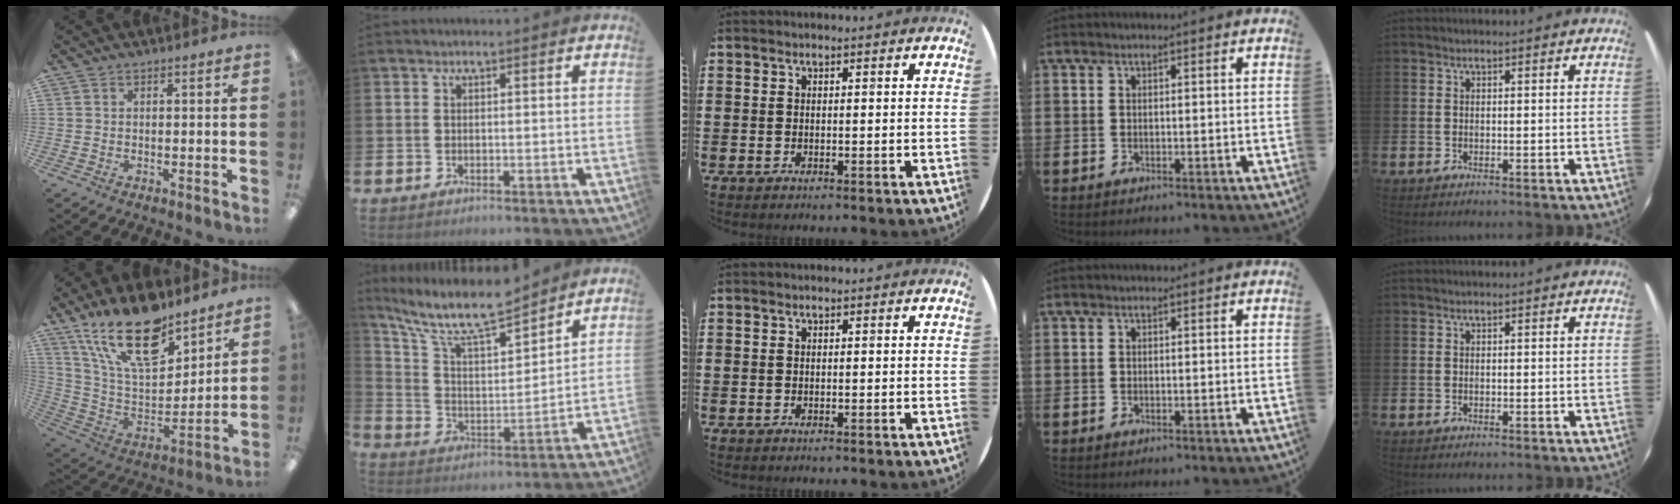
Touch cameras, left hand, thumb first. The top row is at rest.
{"thumb": {"total": 22.1, "force": [15.0, 9.4, 13.2], "torque": [-0.246, -0.085, 0.265]}, "index": {"total": 10.5, "force": [9.2, 2.2, 4.5], "torque": [-0.119, -0.056, 0.160]}}